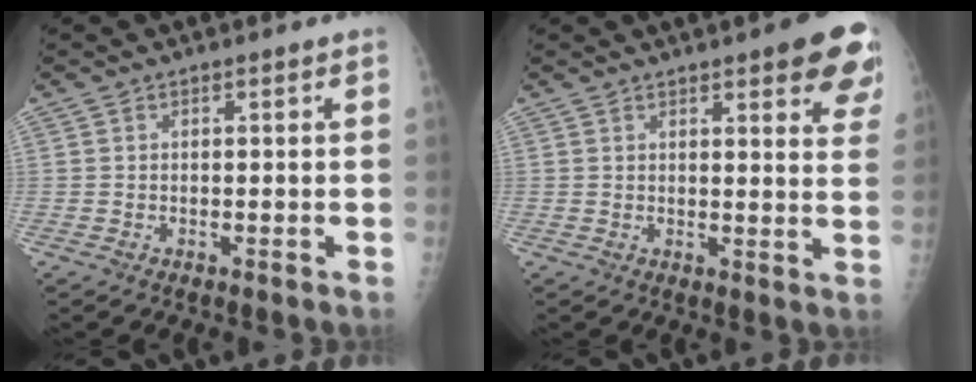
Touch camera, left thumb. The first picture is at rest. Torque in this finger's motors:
{"motor_torque": [1.17, 0.91, 0.91, -0.62, 0.03]}